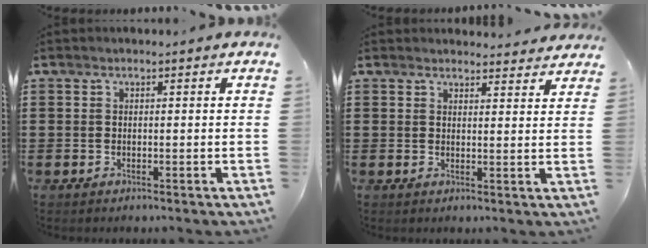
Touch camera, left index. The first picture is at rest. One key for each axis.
{"total": 2.4, "fx": 2.4, "fy": 0.4, "fz": 0.2, "tx": -0.002, "ty": -0.008, "tz": 0.044}